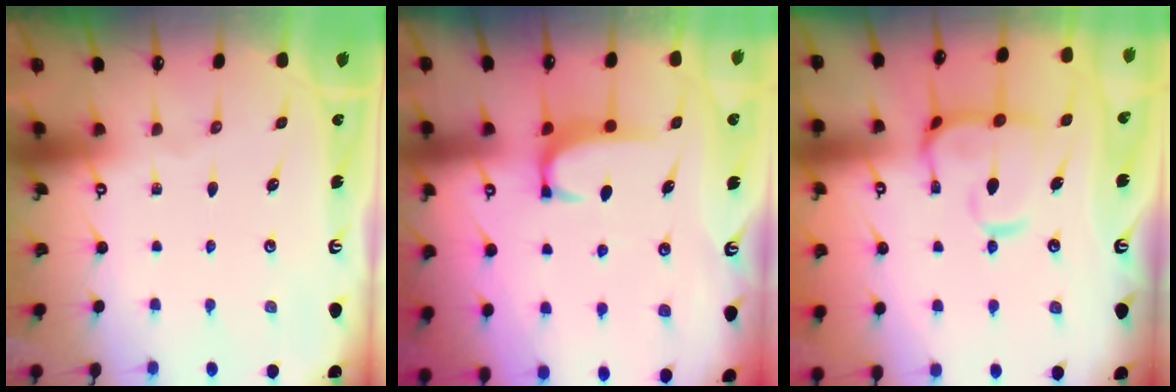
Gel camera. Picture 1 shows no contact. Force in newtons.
{"total": 1.8, "press": 1.7, "slide": 0.5}
{"total": 10.9, "press": 10.8, "slide": 1.5}